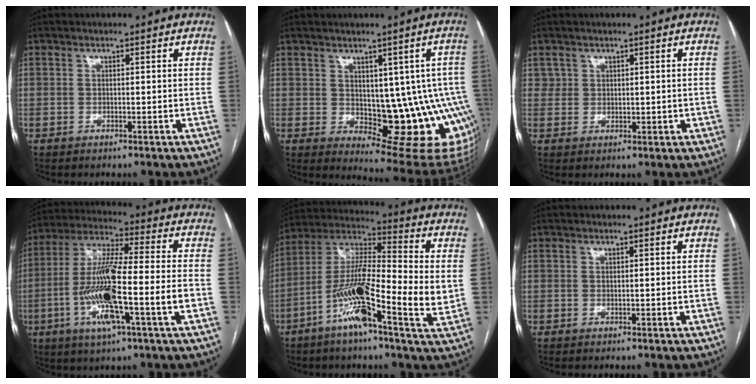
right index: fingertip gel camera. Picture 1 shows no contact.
{"total": 14.0, "force": [-1.3, 6.2, 12.4], "torque": [-0.110, 0.007, 0.003]}
{"total": 1.9, "force": [0.8, 1.7, 0.4], "torque": [-0.001, 0.002, 0.015]}
{"total": 16.5, "force": [-4.5, 1.0, 15.8], "torque": [-0.309, -0.003, -0.082]}
{"total": 17.0, "force": [-4.0, 2.7, 16.3], "torque": [-0.302, 0.000, -0.082]}
{"total": 0.0}